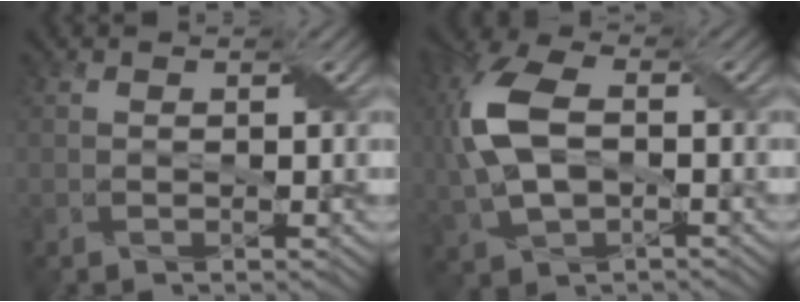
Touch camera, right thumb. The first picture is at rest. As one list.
[{"total": 10.3, "force": [0.4, 6.1, 8.3], "torque": [-0.226, 0.007, 0.008]}]